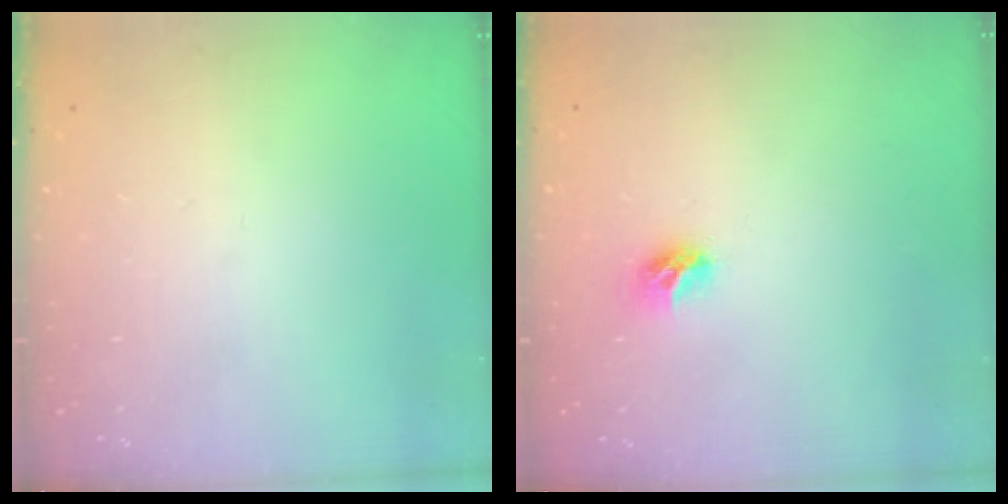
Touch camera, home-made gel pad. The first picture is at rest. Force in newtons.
{"total": 7.5, "press": 7.4, "slide": 0.7}